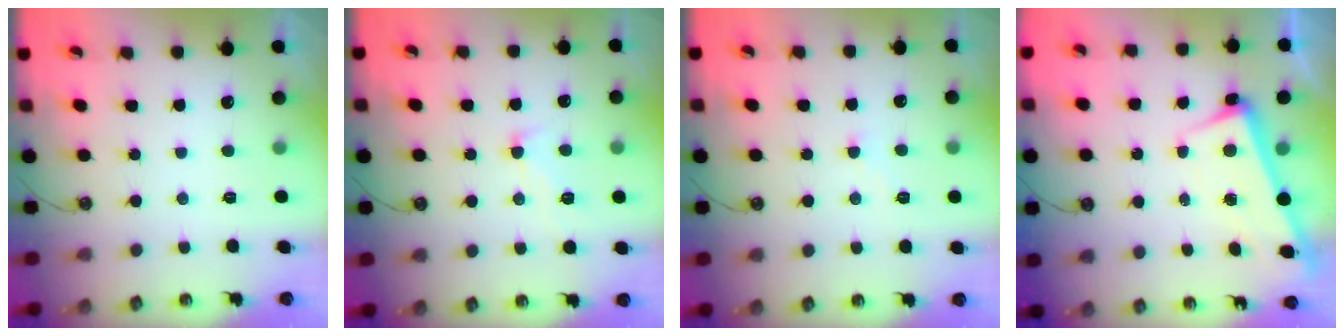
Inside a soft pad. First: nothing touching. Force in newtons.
{"total": 3.5, "press": 3.4, "slide": 0.9}
{"total": 1.1, "press": 1.0, "slide": 0.4}
{"total": 2.6, "press": 2.5, "slide": 0.9}